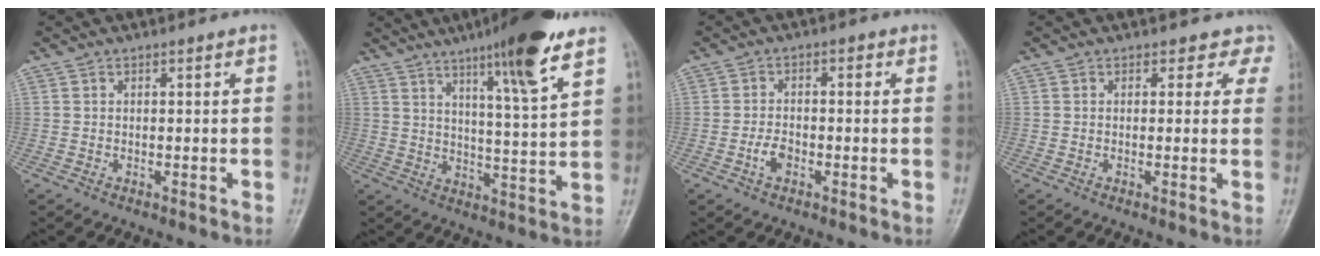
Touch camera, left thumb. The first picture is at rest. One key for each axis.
{"total": 14.2, "fx": 8.9, "fy": 1.3, "fz": 11.0, "tx": -0.164, "ty": -0.045, "tz": 0.136}
{"total": 3.6, "fx": -1.4, "fy": 2.4, "fz": 2.4, "tx": -0.035, "ty": 0.014, "tz": -0.031}
{"total": 3.3, "fx": 2.5, "fy": 2.2, "fz": -0.1, "tx": 0.032, "ty": -0.013, "tz": 0.002}